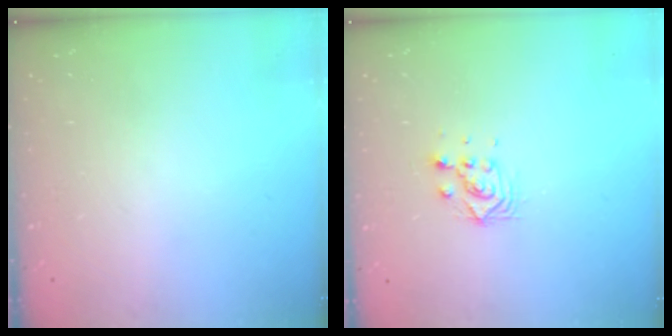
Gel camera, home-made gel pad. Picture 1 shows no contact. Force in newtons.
{"total": 4.8, "press": 4.8, "slide": 0.1}